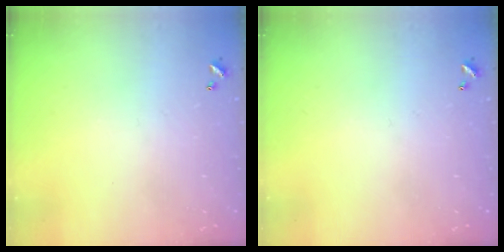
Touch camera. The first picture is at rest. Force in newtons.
{"total": 0.0}